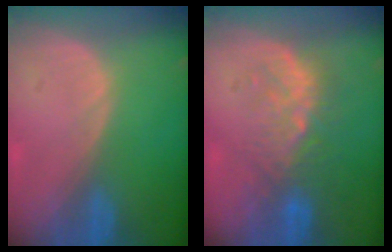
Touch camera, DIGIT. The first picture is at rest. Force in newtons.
{"total": 6.7, "press": 6.5, "slide": 1.7}